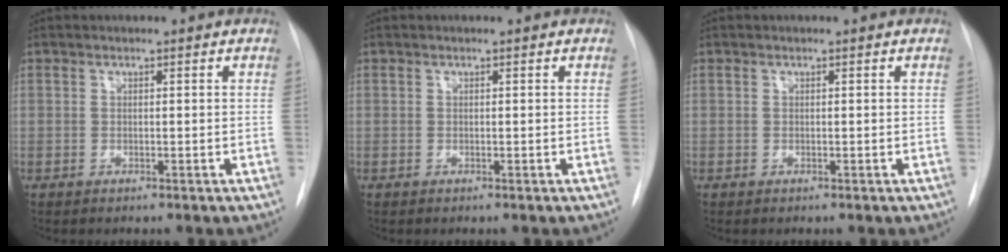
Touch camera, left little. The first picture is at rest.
{"total": 0.0}
{"total": 0.0}